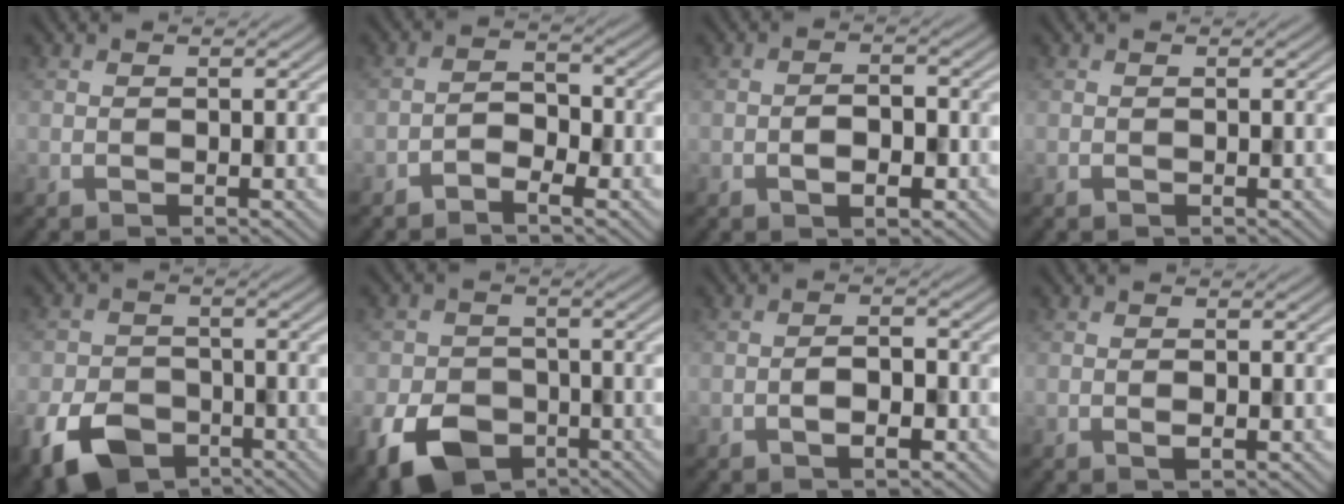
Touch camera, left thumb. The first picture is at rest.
{"total": 2.7, "force": [-1.9, 1.3, 1.5], "torque": [-0.024, 0.009, -0.042]}
{"total": 3.1, "force": [-1.1, 1.7, 2.3], "torque": [-0.036, 0.002, -0.023]}
{"total": 0.0}
{"total": 8.6, "force": [-4.8, 5.5, 4.4], "torque": [-0.106, -0.019, -0.094]}
{"total": 8.8, "force": [-4.5, 6.1, 4.4], "torque": [-0.107, -0.023, -0.087]}
{"total": 2.8, "force": [-1.3, 1.3, 2.2], "torque": [-0.034, 0.005, -0.027]}
{"total": 1.1, "force": [-0.3, 0.5, 0.9], "torque": [-0.018, 0.001, -0.006]}